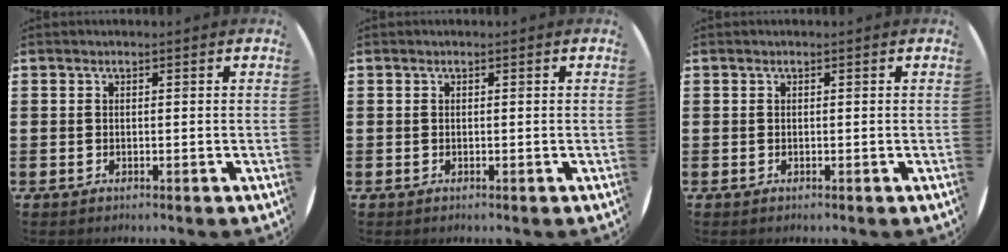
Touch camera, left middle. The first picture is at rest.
{"total": 0.0}
{"total": 0.0}